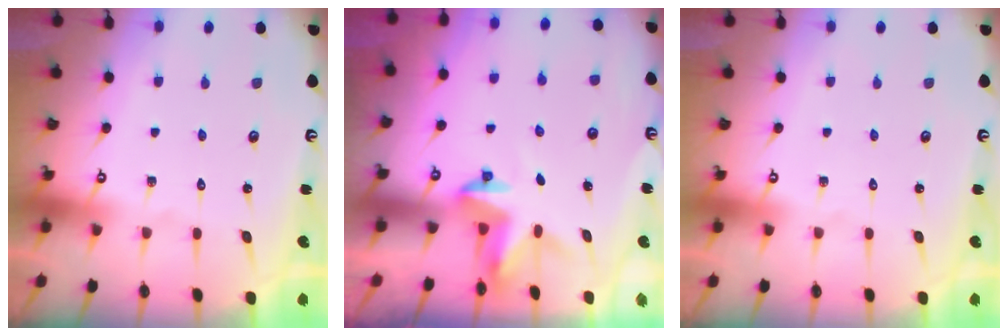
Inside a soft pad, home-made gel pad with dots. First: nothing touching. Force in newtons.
{"total": 3.6, "press": 3.6, "slide": 0.3}
{"total": 0.0}